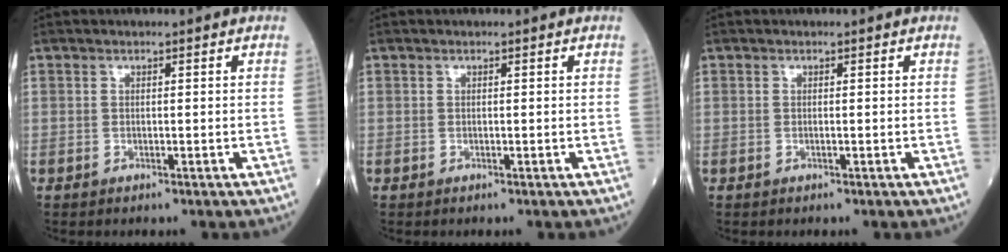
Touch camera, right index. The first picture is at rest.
{"total": 0.0}
{"total": 0.5, "force": [0.0, -0.4, 0.3], "torque": [-0.010, -0.001, -0.002]}